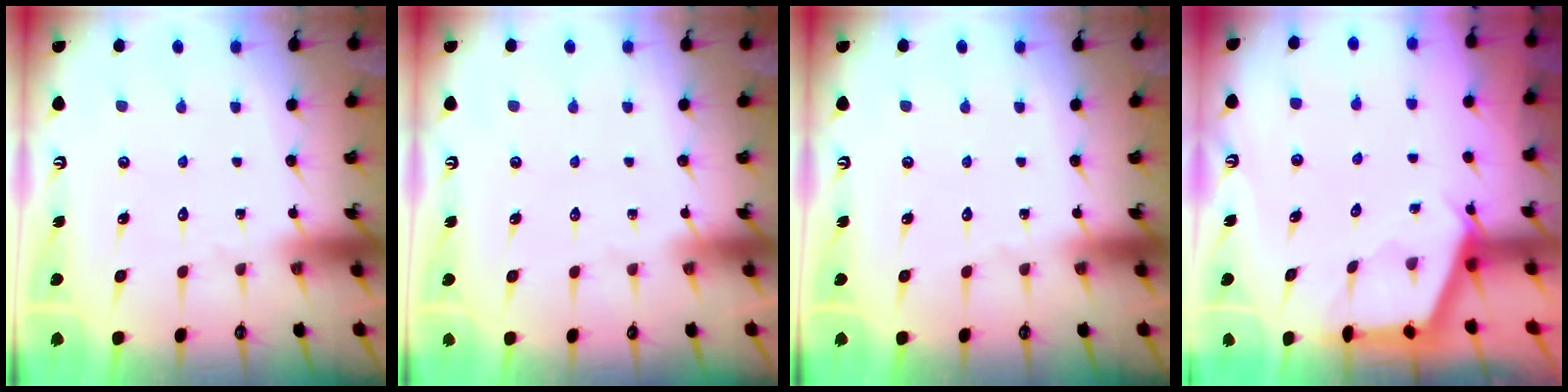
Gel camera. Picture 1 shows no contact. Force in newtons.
{"total": 0.0}
{"total": 0.0}
{"total": 2.6, "press": 2.6, "slide": 0.3}